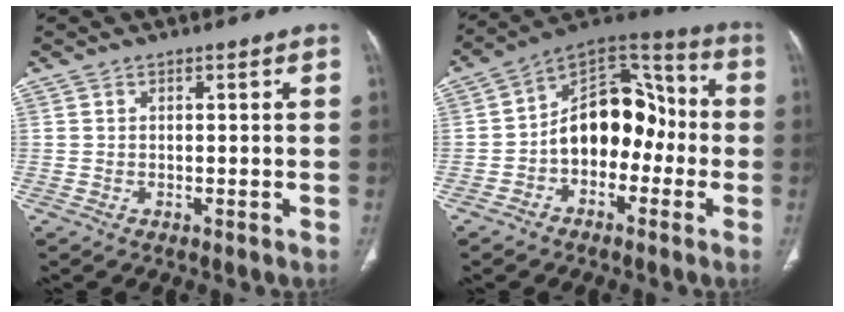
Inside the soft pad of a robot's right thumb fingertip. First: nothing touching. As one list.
[{"total": 15.5, "force": [-2.6, 10.6, 11.0], "torque": [-0.127, 0.059, -0.056]}]